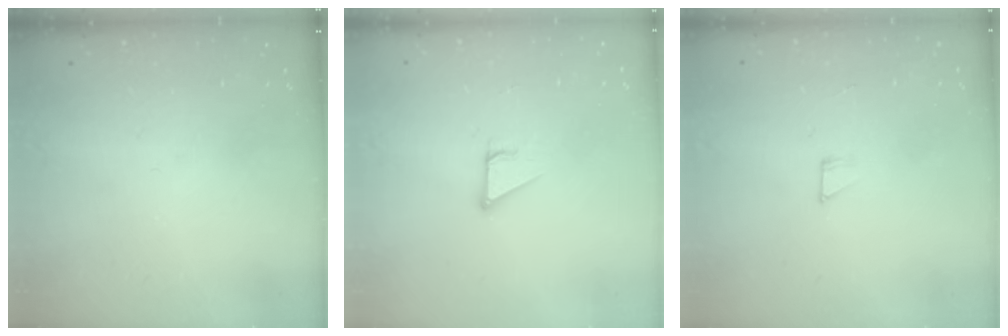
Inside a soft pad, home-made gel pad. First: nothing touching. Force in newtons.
{"total": 2.8, "press": 2.8, "slide": 0.2}
{"total": 2.6, "press": 2.6, "slide": 0.1}